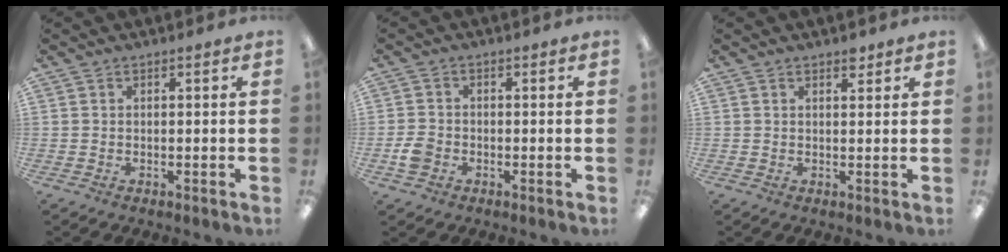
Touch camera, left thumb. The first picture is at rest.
{"total": 3.7, "force": [-1.3, 2.9, 1.8], "torque": [-0.036, 0.006, -0.025]}
{"total": 1.9, "force": [1.6, 0.8, 0.8], "torque": [-0.003, -0.007, 0.025]}